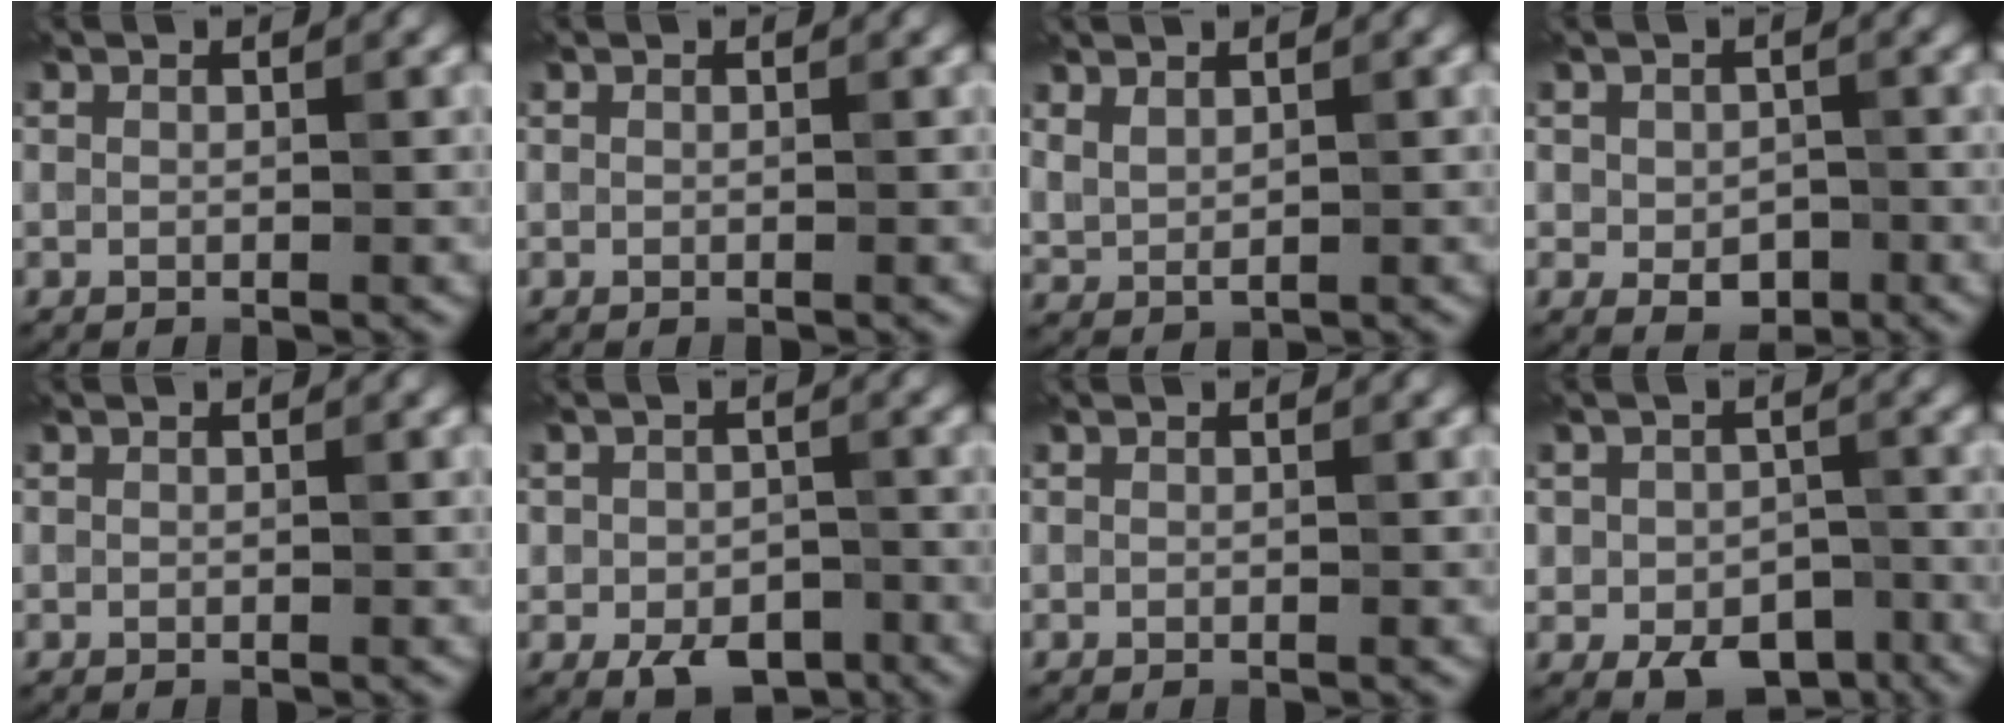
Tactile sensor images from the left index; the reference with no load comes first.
{"total": 0.0}
{"total": 1.7, "force": [1.2, 0.8, 1.0], "torque": [-0.024, -0.004, 0.030]}
{"total": 3.0, "force": [-0.4, 2.2, 2.0], "torque": [-0.028, -0.009, -0.006]}
{"total": 0.0}
{"total": 4.8, "force": [-1.8, 3.3, 2.9], "torque": [-0.039, -0.013, -0.029]}
{"total": 0.0}
{"total": 6.4, "force": [-2.6, 4.4, 3.9], "torque": [-0.056, -0.016, -0.034]}